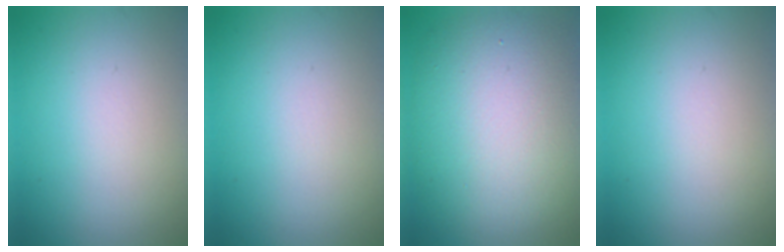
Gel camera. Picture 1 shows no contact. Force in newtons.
{"total": 0.0}
{"total": 12.0, "press": 12.0, "slide": 0.5}
{"total": 0.0}